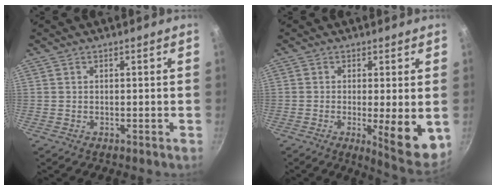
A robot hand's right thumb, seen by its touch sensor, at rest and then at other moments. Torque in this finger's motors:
{"motor_torque": [-0.25, 0.66, 0.88, 0.07, 0.08]}